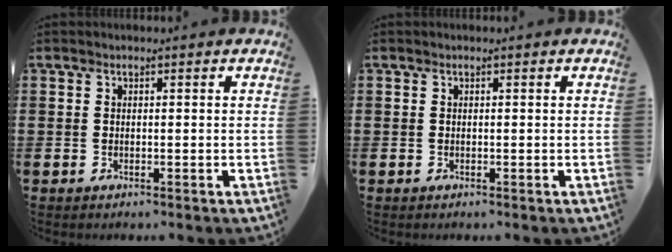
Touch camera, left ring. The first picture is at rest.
{"total": 0.0}